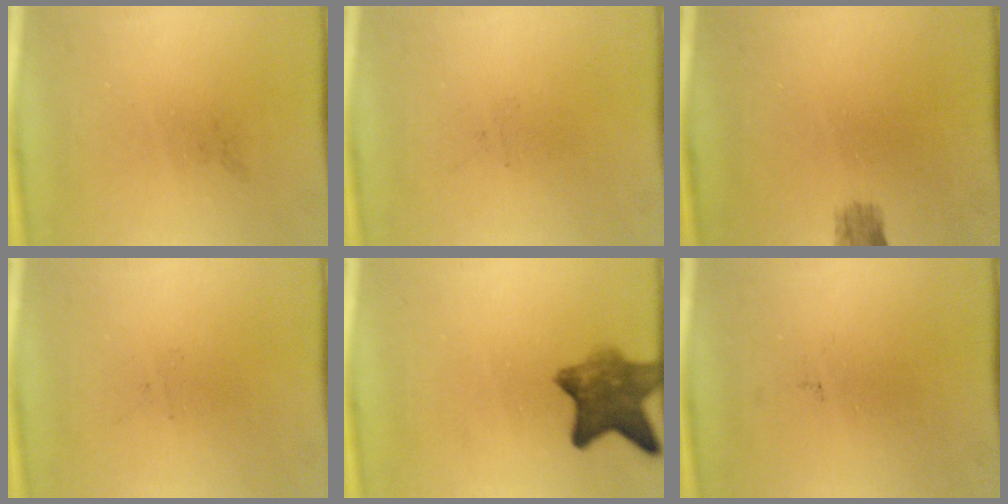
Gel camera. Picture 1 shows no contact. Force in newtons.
{"total": 0.0}
{"total": 2.3}
{"total": 0.0}
{"total": 7.0}
{"total": 0.0}